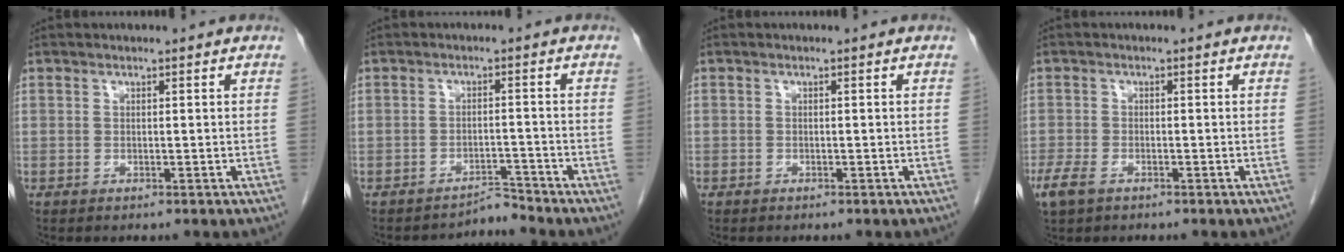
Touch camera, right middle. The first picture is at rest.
{"total": 2.8, "force": [-2.5, -0.4, -1.1], "torque": [0.029, -0.001, -0.036]}
{"total": 0.7, "force": [-0.4, 0.5, 0.0], "torque": [-0.007, 0.004, -0.011]}
{"total": 3.8, "force": [-2.3, 1.8, 2.4], "torque": [-0.056, -0.007, -0.040]}